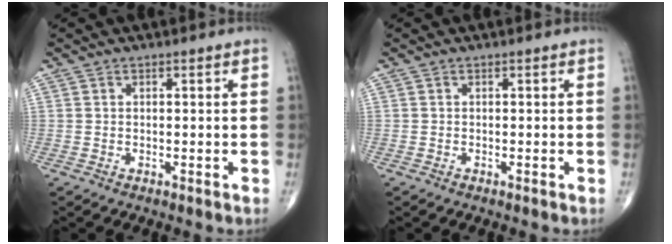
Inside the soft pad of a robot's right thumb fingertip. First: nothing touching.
{"total": 0.0}